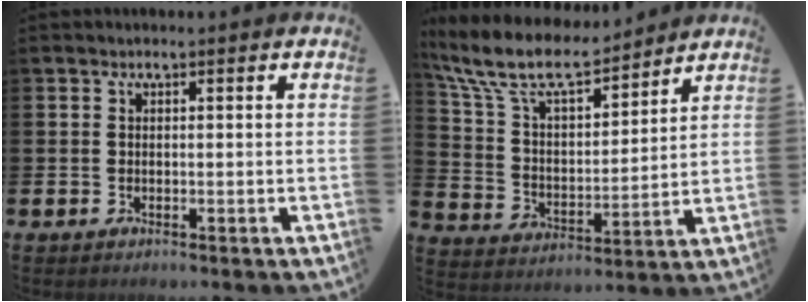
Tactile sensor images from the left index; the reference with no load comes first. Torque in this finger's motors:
{"motor_torque": [1.00, -1.14, 0.05, 0.21]}